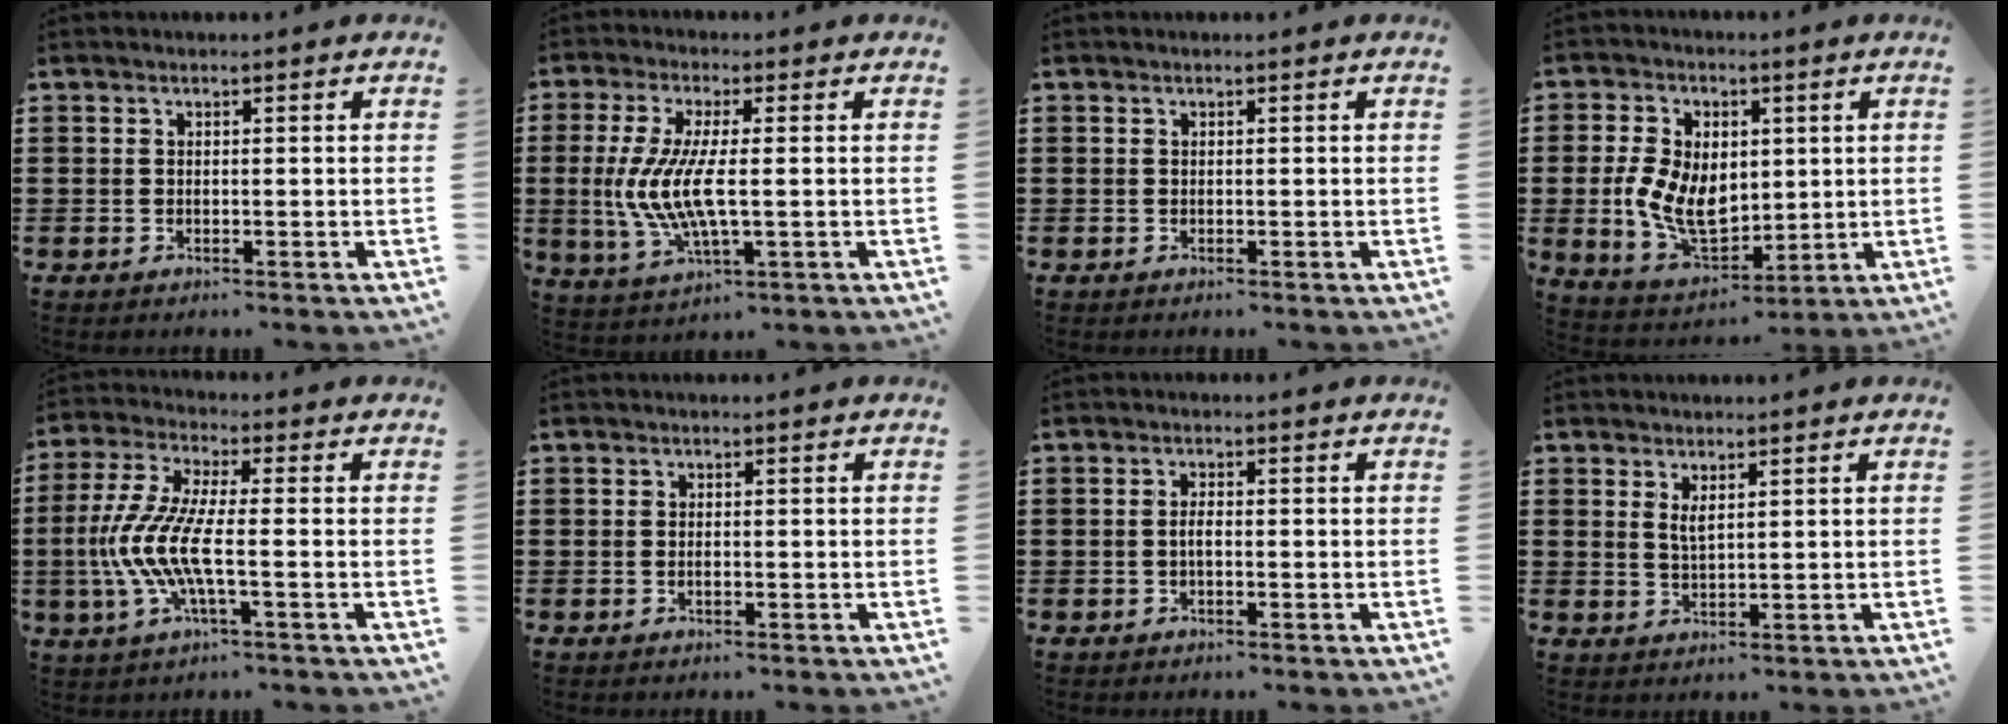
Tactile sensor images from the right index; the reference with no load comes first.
{"total": 8.8, "force": [-0.6, 2.2, 8.4], "torque": [-0.191, -0.019, -0.020]}
{"total": 0.0}
{"total": 9.8, "force": [0.0, 6.7, 7.1], "torque": [-0.162, 0.006, -0.002]}
{"total": 9.4, "force": [-2.3, 2.2, 8.8], "torque": [-0.215, -0.020, -0.055]}
{"total": 0.8, "force": [-0.2, 0.2, 0.8], "torque": [-0.015, -0.004, -0.003]}
{"total": 1.5, "force": [-0.3, 0.5, 1.4], "torque": [-0.033, -0.002, -0.008]}
{"total": 2.1, "force": [1.2, 0.7, 1.6], "torque": [-0.033, 0.002, 0.021]}